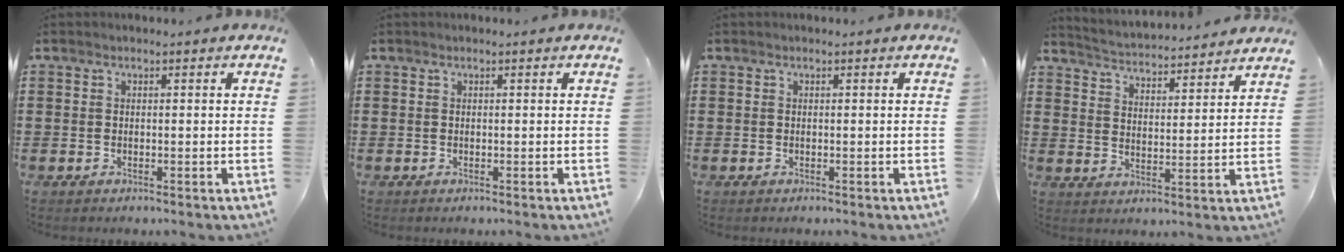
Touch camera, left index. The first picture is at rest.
{"total": 0.0}
{"total": 0.0}
{"total": 3.5, "force": [3.5, -0.3, -0.2], "torque": [-0.017, -0.032, 0.055]}